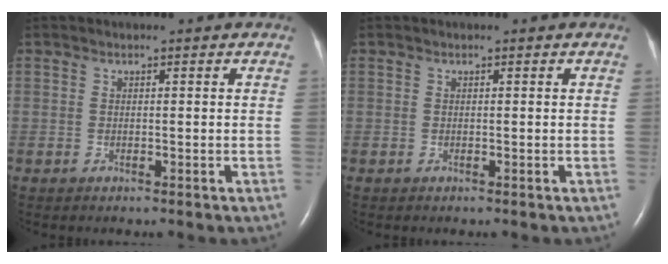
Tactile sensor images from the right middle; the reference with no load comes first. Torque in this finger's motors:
{"motor_torque": [0.00, 0.00, 0.01, 0.01]}